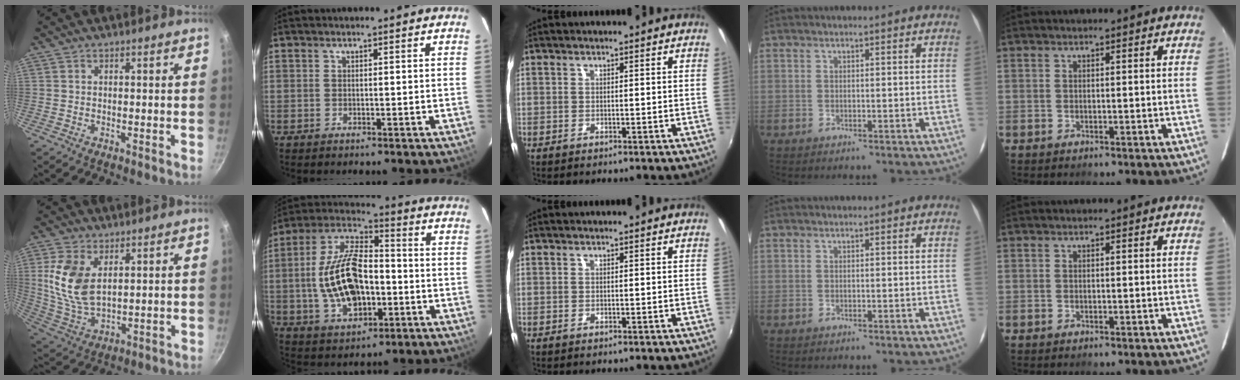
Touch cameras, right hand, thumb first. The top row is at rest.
{"thumb": {"total": 12.6, "force": [3.4, 7.3, 9.6], "torque": [-0.191, -0.020, 0.078]}, "index": {"total": 17.9, "force": [-2.8, 9.6, 14.9], "torque": [-0.310, 0.010, -0.040]}}